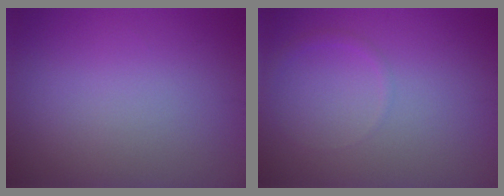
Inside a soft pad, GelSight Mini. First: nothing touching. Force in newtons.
{"total": 0.7, "press": 0.7, "slide": 0.1}